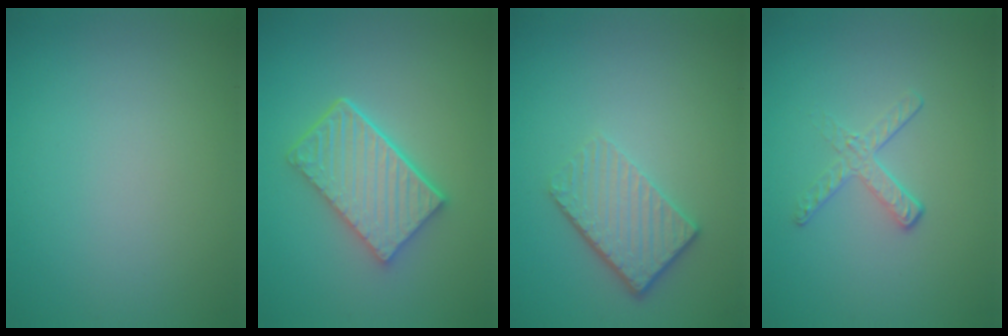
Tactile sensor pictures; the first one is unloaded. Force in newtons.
{"total": 5.5, "press": 4.2, "slide": 3.6}
{"total": 3.6, "press": 2.7, "slide": 2.4}
{"total": 1.9, "press": 1.1, "slide": 1.6}